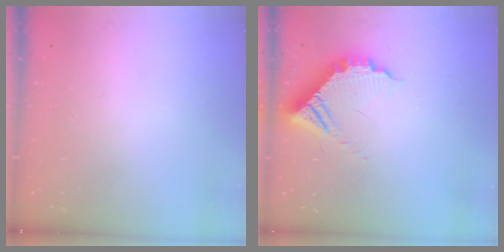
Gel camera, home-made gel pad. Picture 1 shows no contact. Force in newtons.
{"total": 11.1, "press": 11.0, "slide": 1.0}